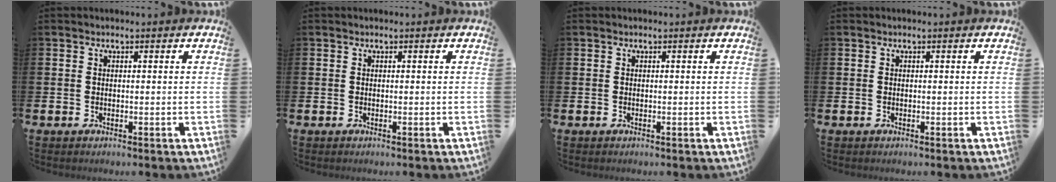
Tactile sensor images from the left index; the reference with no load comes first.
{"total": 0.0}
{"total": 0.0}
{"total": 0.0}